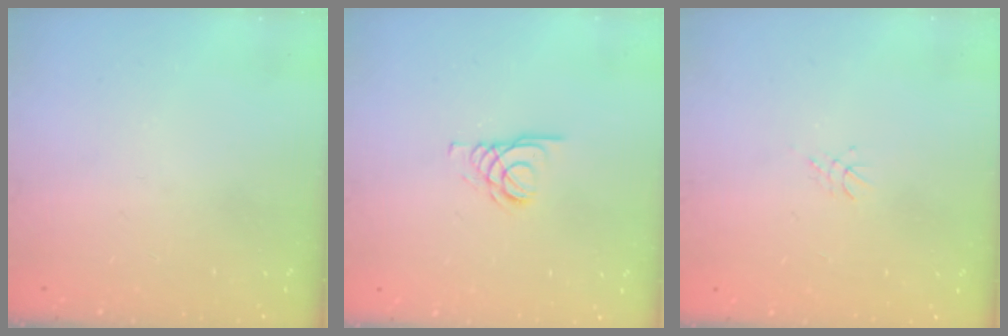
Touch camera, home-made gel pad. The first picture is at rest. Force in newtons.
{"total": 2.1, "press": 2.1, "slide": 0.2}
{"total": 4.1, "press": 4.1, "slide": 0.5}